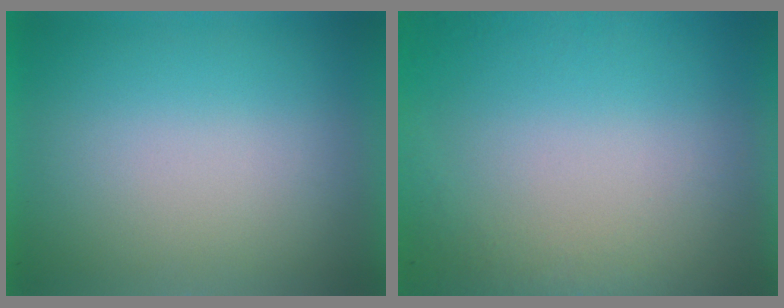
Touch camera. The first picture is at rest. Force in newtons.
{"total": 4.8}